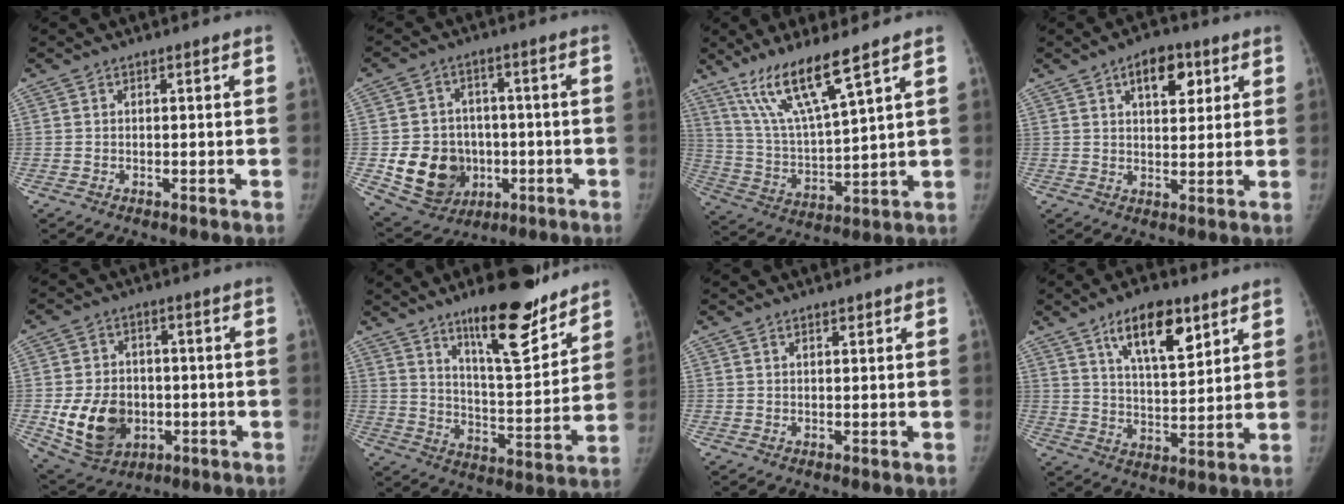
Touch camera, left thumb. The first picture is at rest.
{"total": 13.4, "force": [-2.6, 11.6, 6.2], "torque": [-0.075, 0.010, -0.025]}
{"total": 13.2, "force": [9.0, 1.3, 9.5], "torque": [-0.184, -0.048, 0.189]}
{"total": 8.3, "force": [3.9, 4.6, 5.7], "torque": [-0.051, -0.013, 0.053]}
{"total": 13.0, "force": [-2.7, 10.1, 7.7], "torque": [-0.105, 0.002, -0.029]}
{"total": 17.5, "force": [12.6, 4.7, 11.2], "torque": [-0.131, -0.088, 0.202]}
{"total": 1.0, "force": [0.8, 0.3, 0.5], "torque": [-0.008, -0.005, 0.014]}
{"total": 12.5, "force": [7.2, 5.1, 8.9], "torque": [-0.123, -0.037, 0.124]}